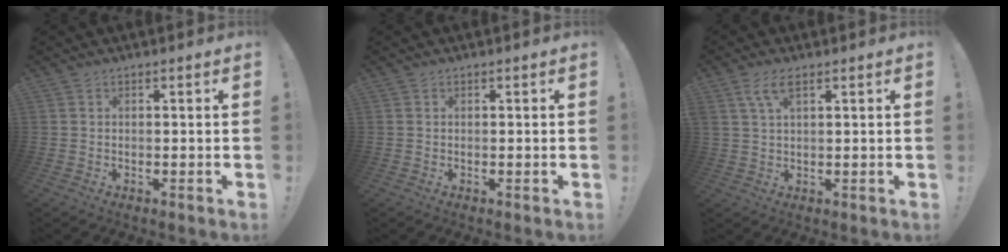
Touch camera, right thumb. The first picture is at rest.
{"total": 0.0}
{"total": 5.0, "force": [2.5, 1.6, 4.0], "torque": [-0.077, 0.002, 0.046]}